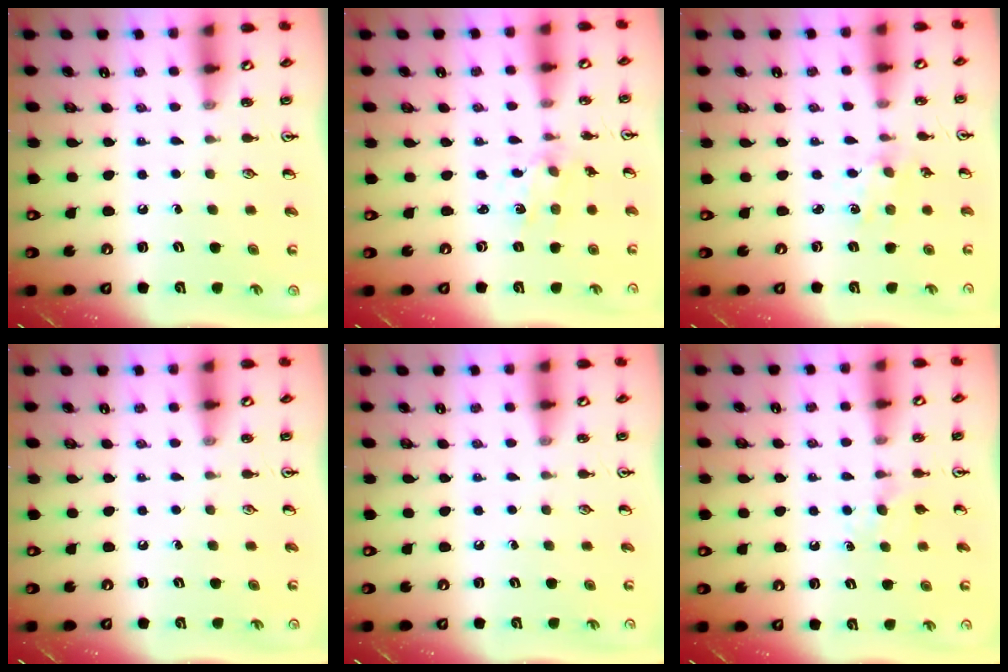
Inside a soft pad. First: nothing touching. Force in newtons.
{"total": 1.1, "press": 1.0, "slide": 0.3}
{"total": 1.7, "press": 1.6, "slide": 0.4}
{"total": 0.0}
{"total": 0.0}
{"total": 4.4, "press": 4.3, "slide": 0.5}